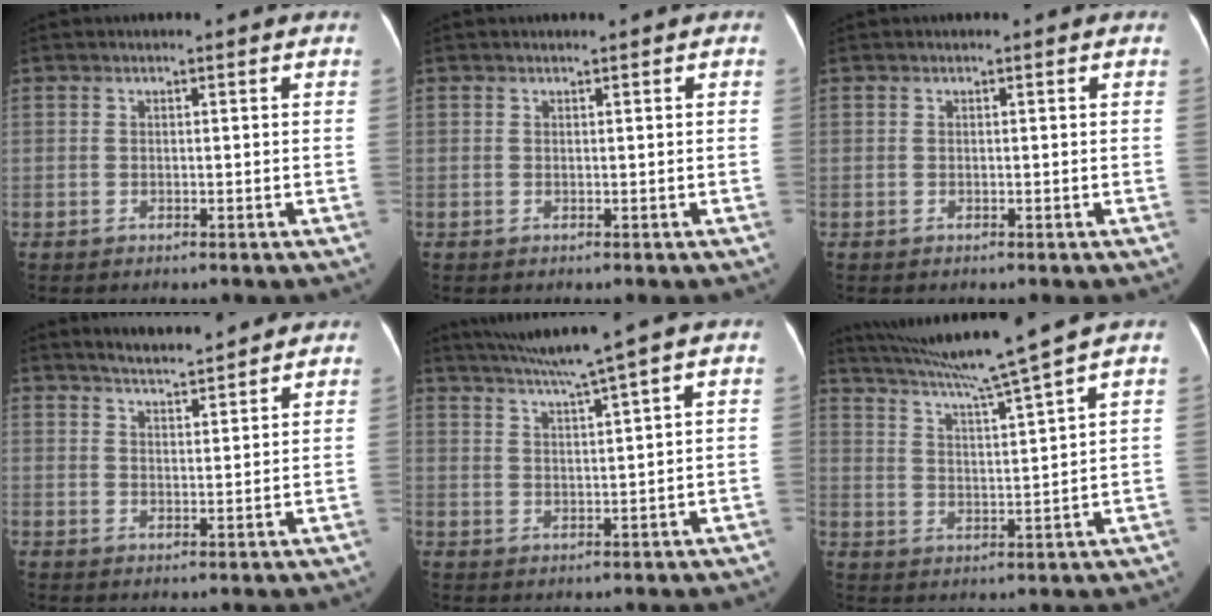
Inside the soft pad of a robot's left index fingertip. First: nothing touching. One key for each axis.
{"total": 0.0}
{"total": 0.0}
{"total": 7.0, "fx": 6.5, "fy": 1.0, "fz": 2.3, "tx": -0.041, "ty": 0.016, "tz": 0.099}
{"total": 7.7, "fx": 6.0, "fy": -2.0, "fz": 4.4, "tx": -0.074, "ty": 0.008, "tz": 0.101}
{"total": 12.4, "fx": 10.3, "fy": -3.1, "fz": 6.2, "tx": -0.108, "ty": -0.013, "tz": 0.170}